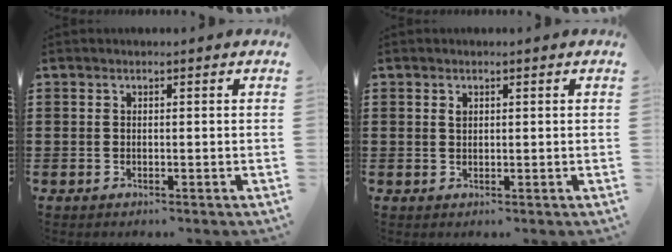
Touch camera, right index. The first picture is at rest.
{"total": 0.7, "force": [0.4, 0.4, 0.4], "torque": [-0.010, 0.003, 0.006]}